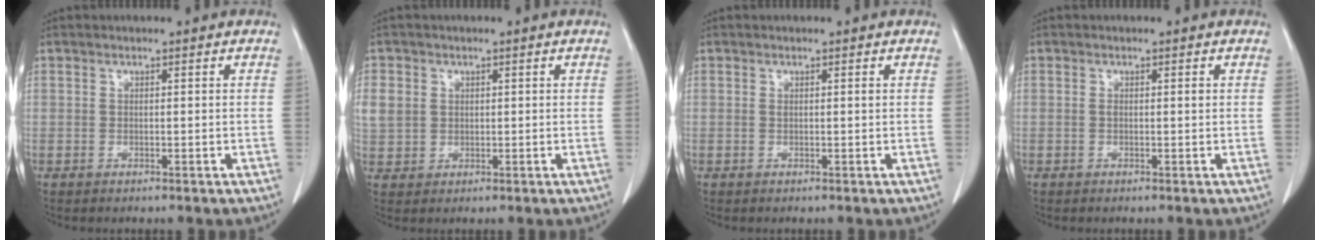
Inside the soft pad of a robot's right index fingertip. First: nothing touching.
{"total": 7.9, "force": [1.9, 6.9, 3.1], "torque": [-0.102, 0.015, 0.048]}
{"total": 0.6, "force": [0.2, 0.0, 0.5], "torque": [-0.013, -0.002, 0.005]}
{"total": 1.1, "force": [0.1, 0.3, 1.0], "torque": [-0.019, 0.002, 0.003]}